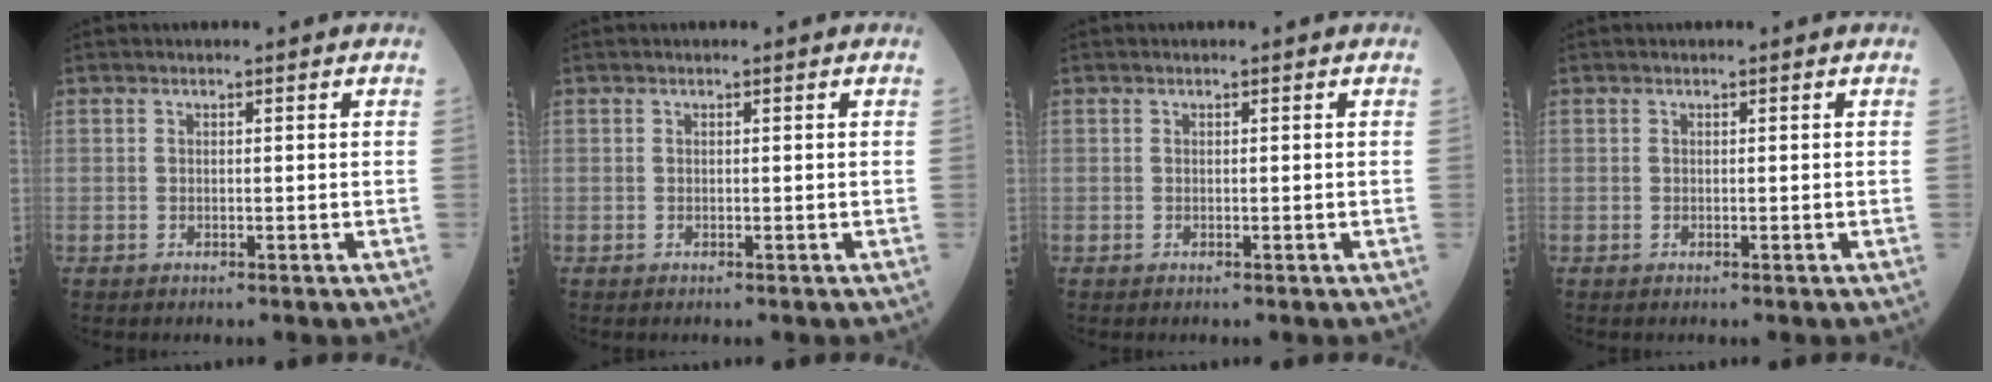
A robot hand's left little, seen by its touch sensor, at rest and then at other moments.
{"total": 0.0}
{"total": 0.0}
{"total": 0.0}